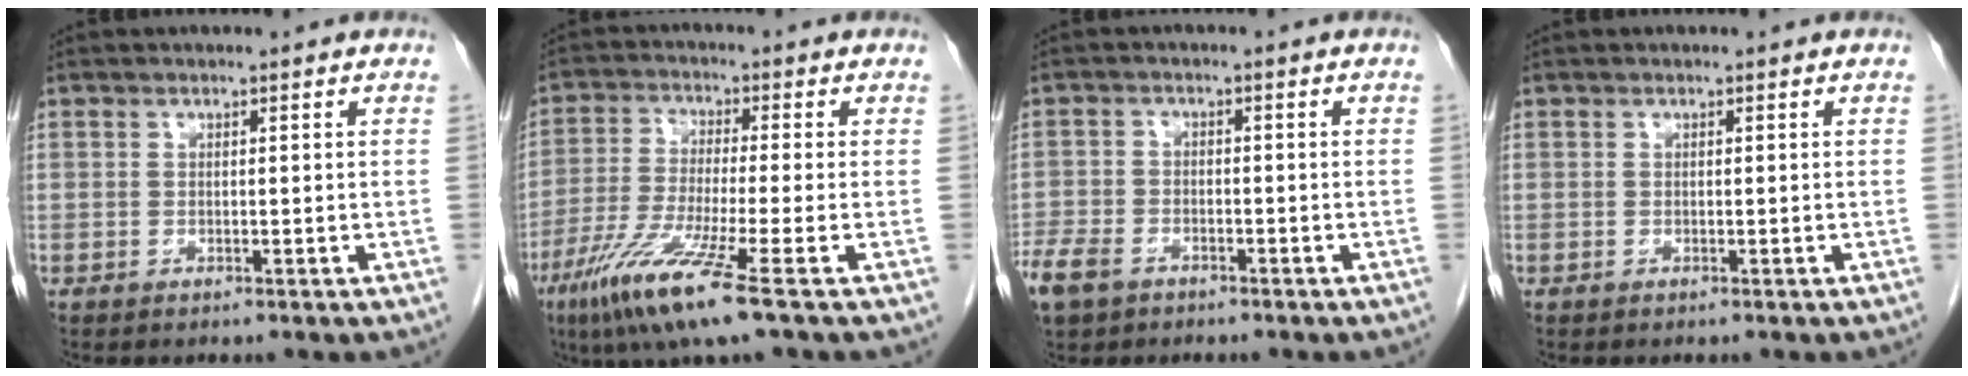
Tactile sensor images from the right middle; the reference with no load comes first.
{"total": 11.0, "force": [-6.0, -0.7, 9.2], "torque": [-0.184, -0.036, -0.116]}
{"total": 6.4, "force": [-4.4, 3.7, 2.8], "torque": [-0.059, -0.003, -0.079]}
{"total": 0.0}